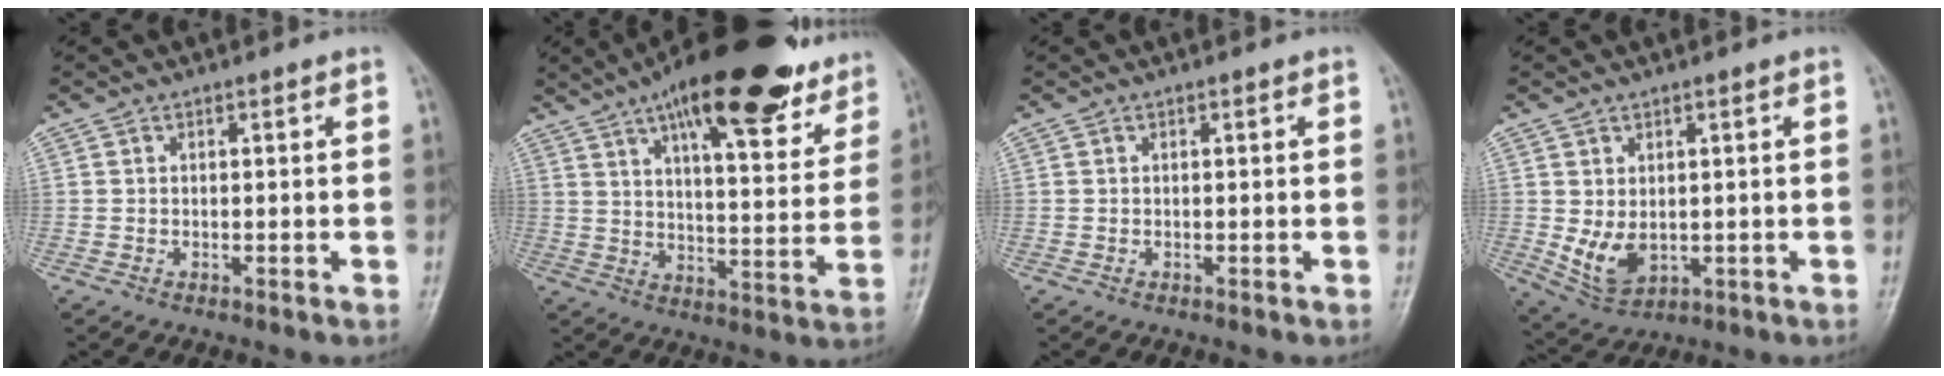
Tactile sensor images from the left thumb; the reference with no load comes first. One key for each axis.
{"total": 25.3, "fx": 16.6, "fy": 8.5, "fz": 17.2, "tx": -0.221, "ty": -0.039, "tz": 0.240}
{"total": 0.0}
{"total": 7.0, "fx": 0.2, "fy": 4.6, "fz": 5.2, "tx": -0.082, "ty": -0.013, "tz": 0.022}